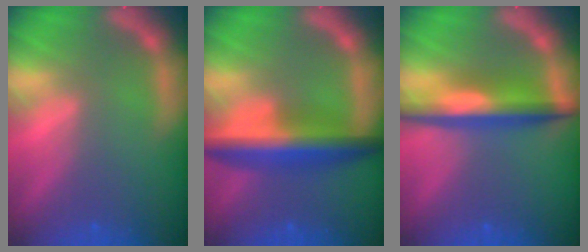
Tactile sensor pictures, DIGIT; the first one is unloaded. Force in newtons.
{"total": 7.1}
{"total": 6.0}